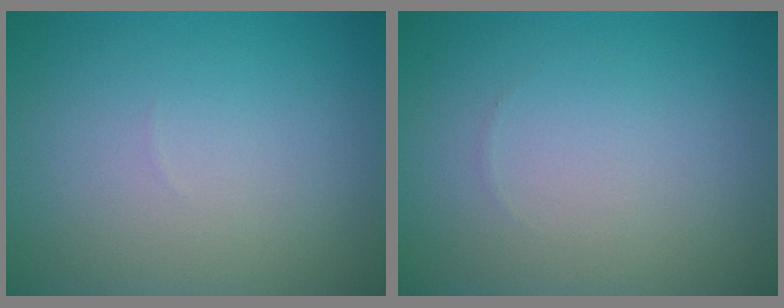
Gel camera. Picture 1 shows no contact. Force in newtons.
{"total": 0.0}